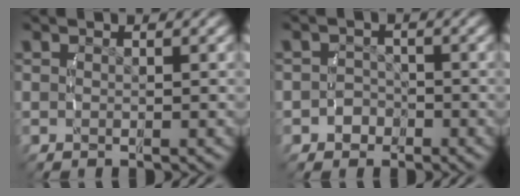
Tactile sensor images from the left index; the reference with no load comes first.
{"total": 2.8, "force": [-1.4, 2.4, 0.4], "torque": [-0.010, -0.009, -0.025]}